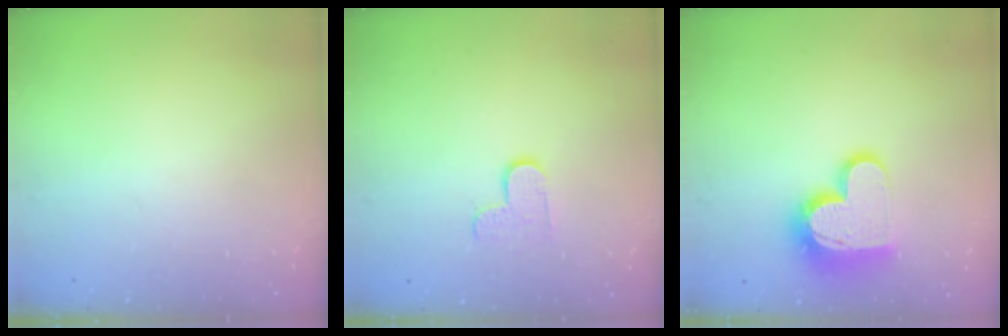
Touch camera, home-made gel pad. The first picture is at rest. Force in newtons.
{"total": 5.5, "press": 5.5, "slide": 0.4}
{"total": 14.7, "press": 14.6, "slide": 1.1}